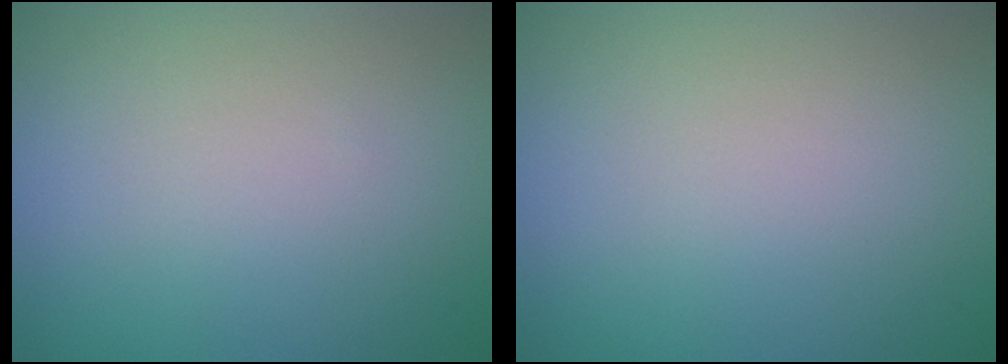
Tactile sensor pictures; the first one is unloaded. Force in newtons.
{"total": 0.0}